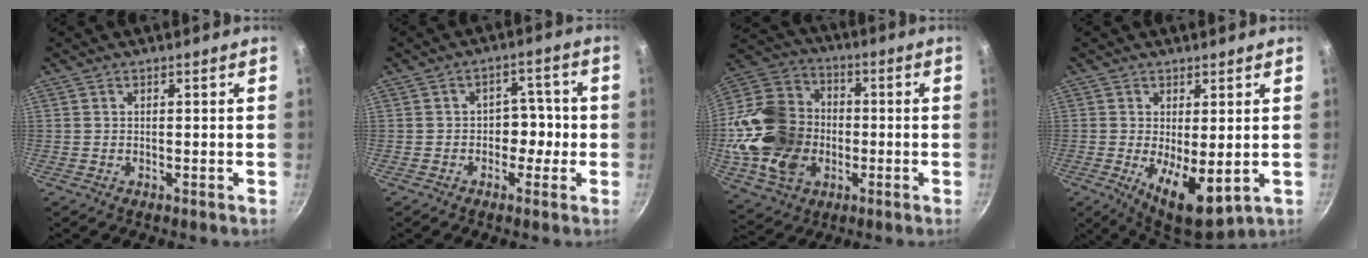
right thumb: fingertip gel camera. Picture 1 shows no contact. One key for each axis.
{"total": 5.3, "fx": -1.1, "fy": 4.2, "fz": 3.1, "tx": 0.014, "ty": 0.022, "tz": -0.019}
{"total": 21.3, "fx": -3.0, "fy": 16.8, "fz": 12.7, "tx": -0.227, "ty": 0.037, "tz": -0.051}
{"total": 9.6, "fx": -0.9, "fy": 4.1, "fz": 8.6, "tx": -0.119, "ty": -0.020, "tz": -0.003}